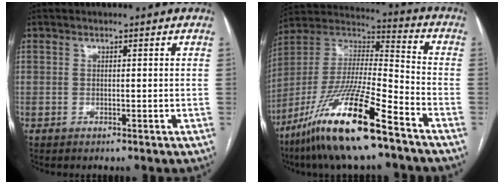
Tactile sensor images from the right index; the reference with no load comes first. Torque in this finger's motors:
{"motor_torque": [1.07, -1.07, 1.05, 0.21]}